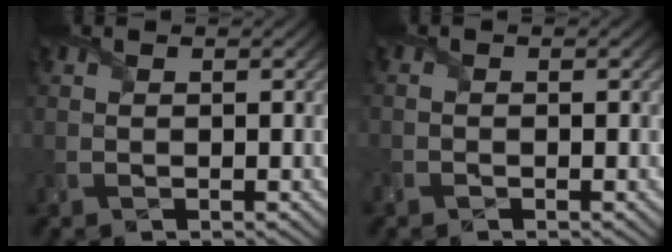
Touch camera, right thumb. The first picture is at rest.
{"total": 0.6, "force": [-0.6, 0.3, 0.1], "torque": [-0.002, -0.003, -0.010]}